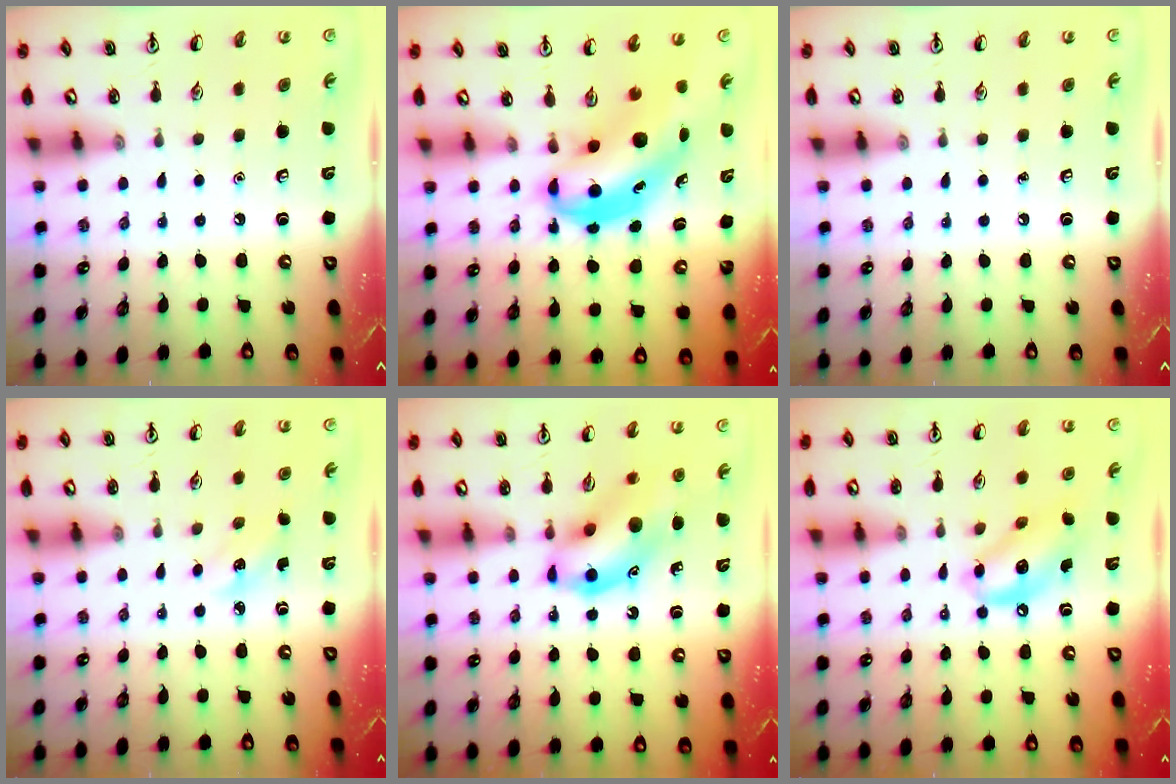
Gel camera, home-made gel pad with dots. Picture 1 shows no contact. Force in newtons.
{"total": 7.7, "press": 7.4, "slide": 1.9}
{"total": 0.0}
{"total": 2.5, "press": 2.4, "slide": 0.9}
{"total": 12.6, "press": 12.3, "slide": 2.7}
{"total": 11.7, "press": 11.4, "slide": 2.6}